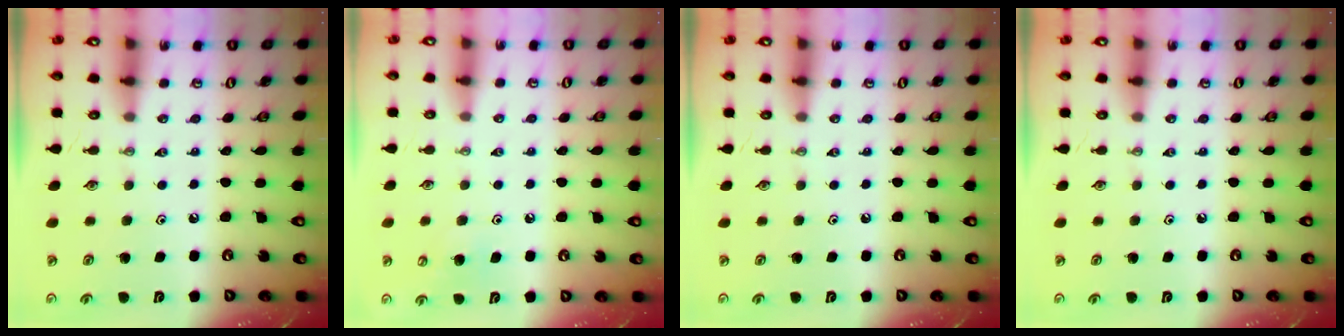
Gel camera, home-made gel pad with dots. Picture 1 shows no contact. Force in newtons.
{"total": 5.2, "press": 5.2, "slide": 0.7}
{"total": 0.0}
{"total": 0.0}